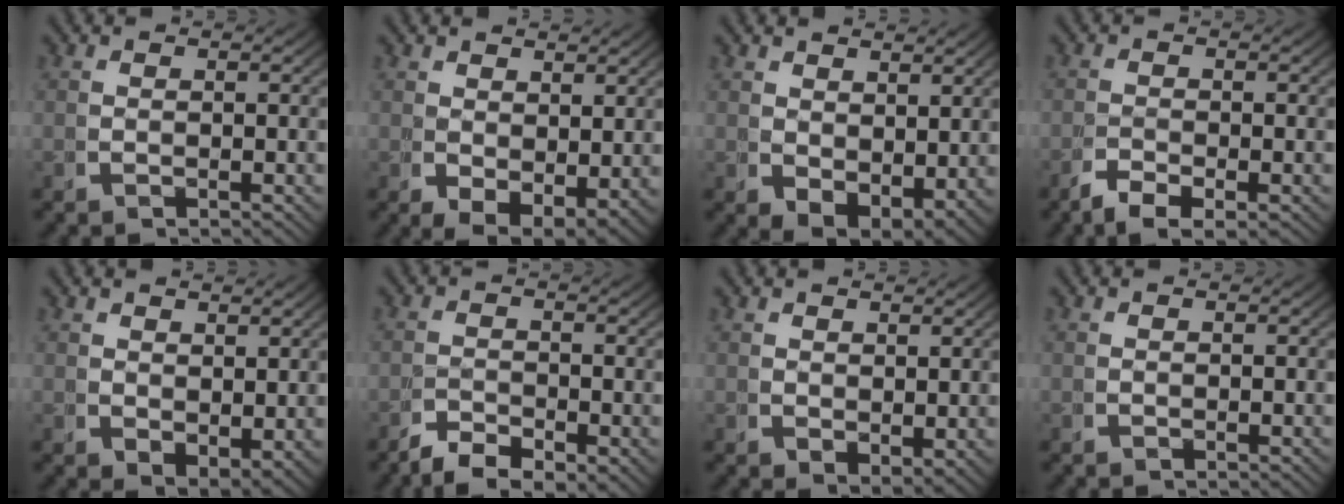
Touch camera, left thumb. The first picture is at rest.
{"total": 3.4, "force": [-0.3, 2.3, 2.4], "torque": [-0.032, -0.029, 0.018]}
{"total": 4.4, "force": [-0.3, 3.2, 3.1], "torque": [-0.050, -0.036, 0.019]}
{"total": 1.5, "force": [-1.3, 0.1, 0.8], "torque": [-0.001, -0.002, -0.027]}
{"total": 2.4, "force": [0.6, 1.6, 1.6], "torque": [-0.022, -0.017, 0.029]}
{"total": 2.0, "force": [-1.8, 0.3, 0.8], "torque": [0.010, -0.002, -0.041]}
{"total": 1.5, "force": [1.1, 0.7, 0.8], "torque": [-0.007, -0.008, 0.030]}
{"total": 0.0}